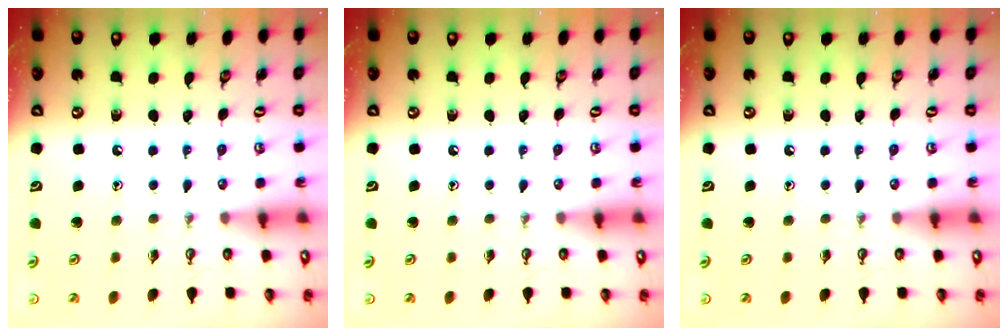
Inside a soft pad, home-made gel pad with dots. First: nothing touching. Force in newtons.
{"total": 0.0}
{"total": 0.0}